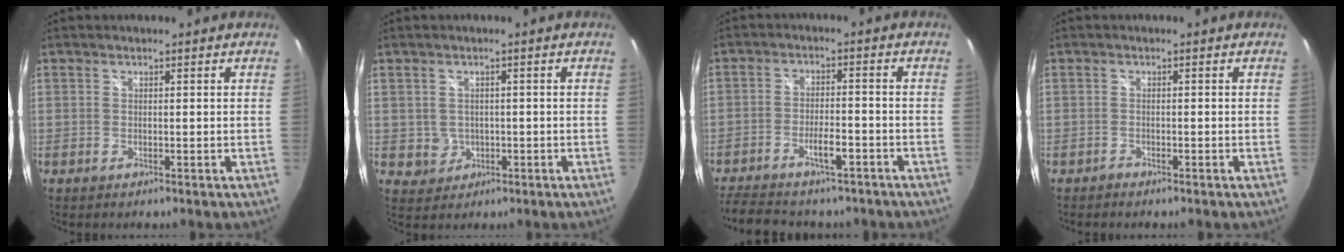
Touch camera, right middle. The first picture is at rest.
{"total": 3.4, "force": [-0.2, 3.3, 0.8], "torque": [-0.018, 0.004, 0.004]}
{"total": 11.2, "force": [-8.9, 3.8, 5.7], "torque": [-0.126, -0.005, -0.140]}
{"total": 0.8, "force": [-0.8, 0.3, -0.1], "torque": [-0.002, 0.000, -0.015]}